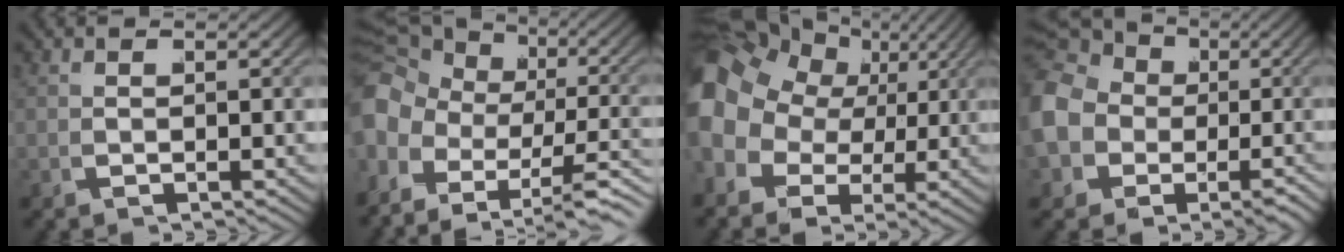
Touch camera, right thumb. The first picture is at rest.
{"total": 10.8, "force": [-2.8, 8.1, 6.6], "torque": [-0.101, -0.015, -0.045]}
{"total": 12.6, "force": [3.3, 9.7, 7.3], "torque": [-0.150, 0.002, 0.046]}
{"total": 10.9, "force": [1.7, 9.4, 5.4], "torque": [-0.127, -0.009, 0.019]}